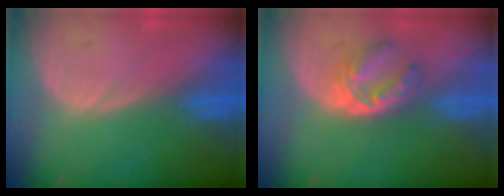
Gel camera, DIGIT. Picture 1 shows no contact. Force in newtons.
{"total": 6.3, "press": 5.0, "slide": 3.8}